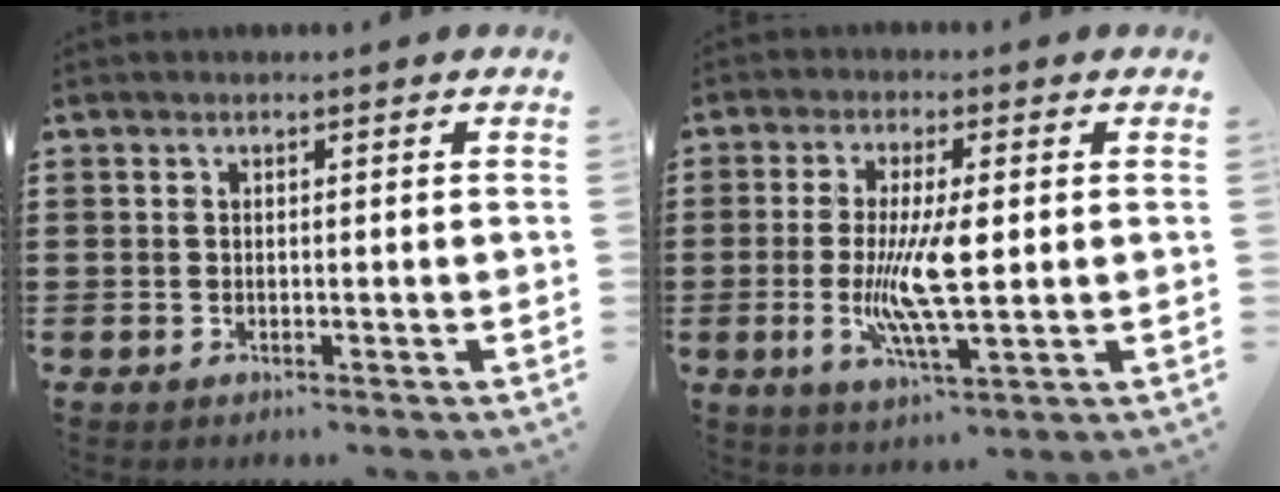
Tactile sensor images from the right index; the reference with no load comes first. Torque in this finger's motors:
{"motor_torque": [1.83, -0.31, 0.84, 0.21]}